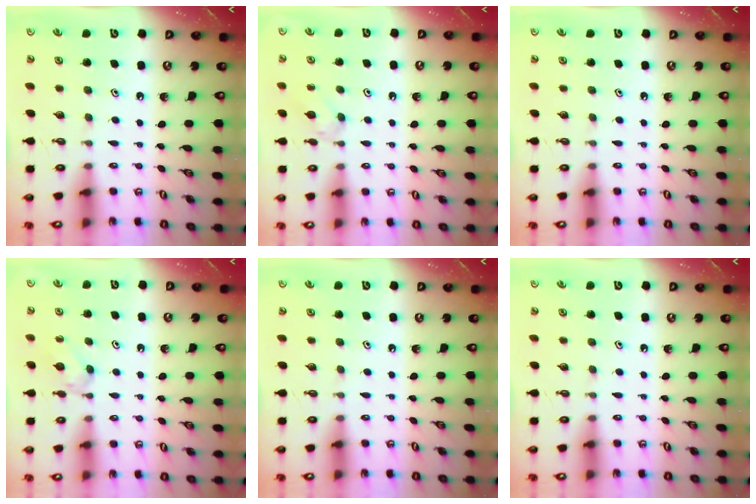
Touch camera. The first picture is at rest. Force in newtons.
{"total": 2.9, "press": 2.8, "slide": 0.6}
{"total": 0.0}
{"total": 3.7, "press": 3.6, "slide": 0.7}
{"total": 0.0}
{"total": 0.0}